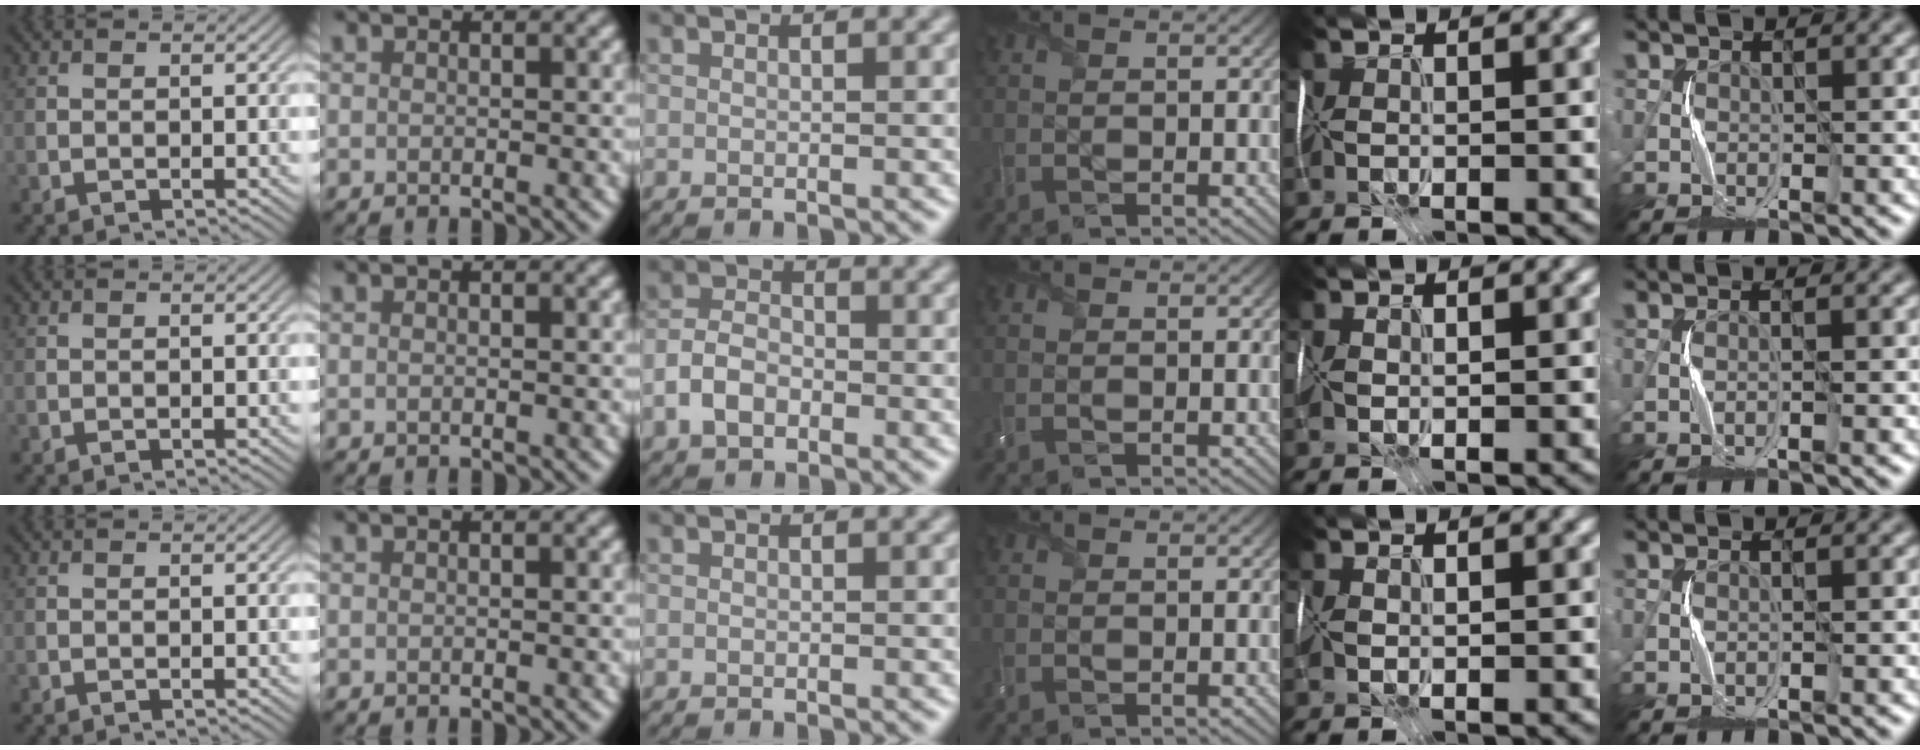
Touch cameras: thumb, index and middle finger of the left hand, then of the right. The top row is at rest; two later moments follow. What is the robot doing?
{"motion": "wrap", "object": "scarf"}